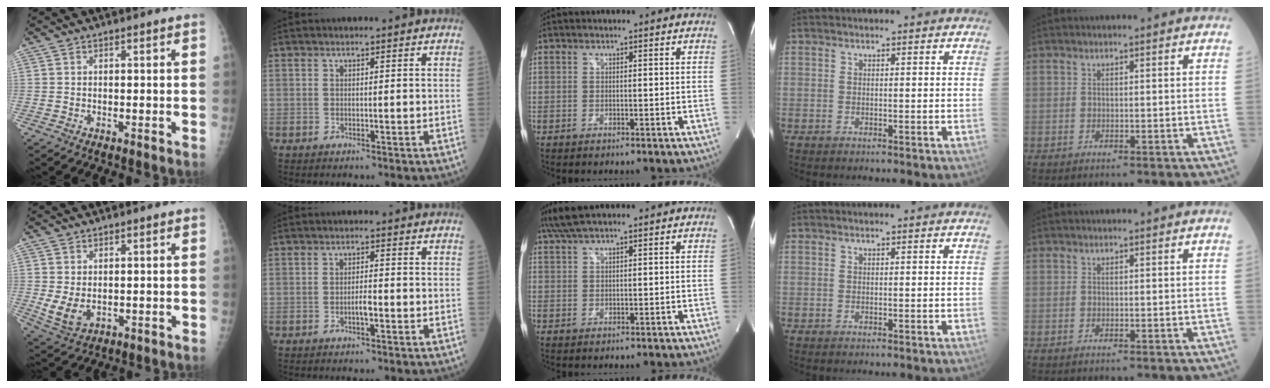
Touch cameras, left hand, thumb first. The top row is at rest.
{"thumb": {"total": 5.0, "force": [0.1, 3.4, 3.7], "torque": [-0.064, -0.015, 0.015]}, "index": {"total": 1.7, "force": [-0.9, 0.3, 1.4], "torque": [-0.023, -0.001, -0.018]}, "middle": {"total": 5.8, "force": [4.7, 0.7, 3.4], "torque": [-0.070, 0.034, 0.088]}}